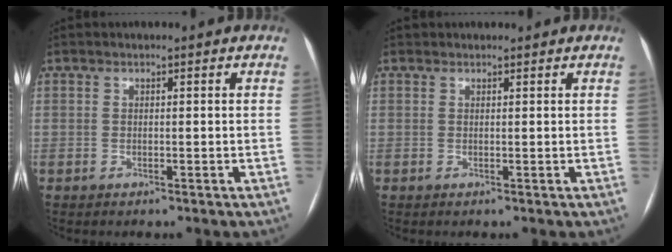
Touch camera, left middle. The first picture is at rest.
{"total": 0.7, "force": [0.6, 0.3, 0.0], "torque": [-0.004, 0.007, 0.010]}